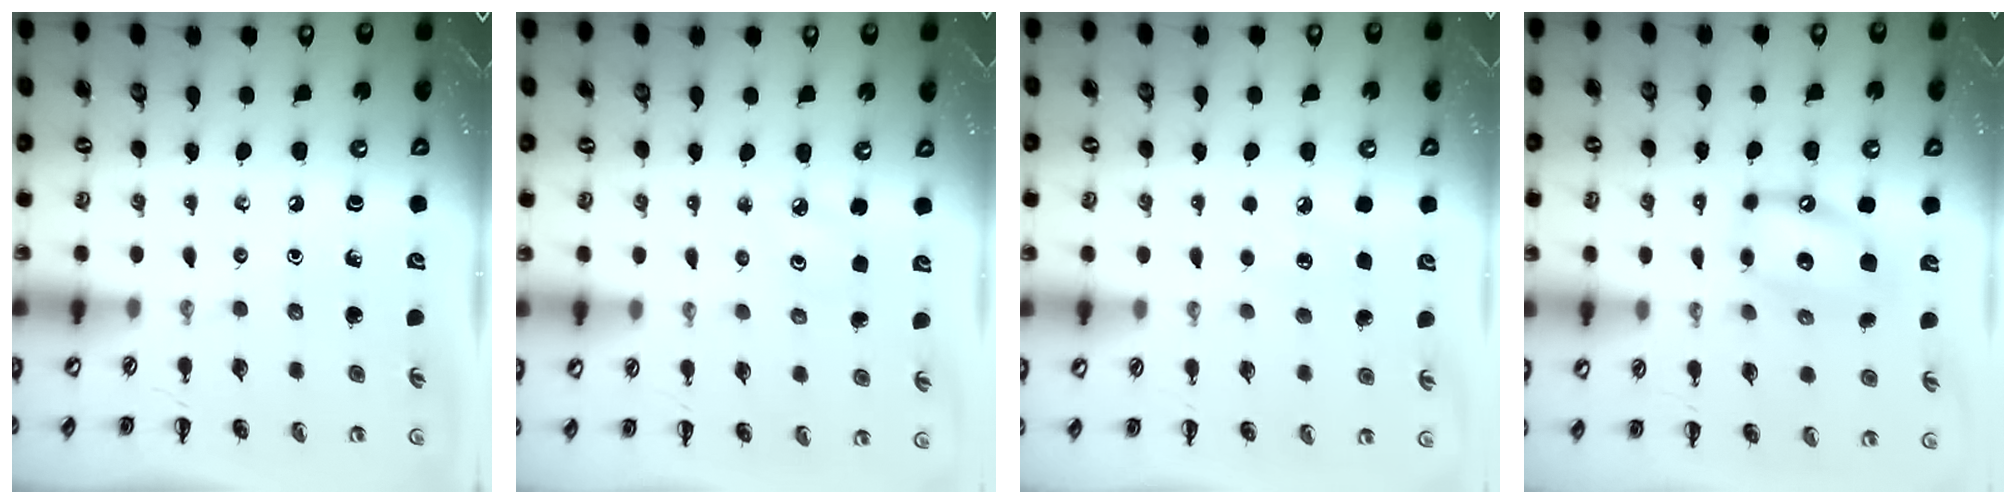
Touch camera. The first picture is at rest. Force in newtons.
{"total": 3.9, "press": 3.7, "slide": 1.1}
{"total": 6.1, "press": 6.0, "slide": 1.5}
{"total": 13.5, "press": 13.1, "slide": 3.3}